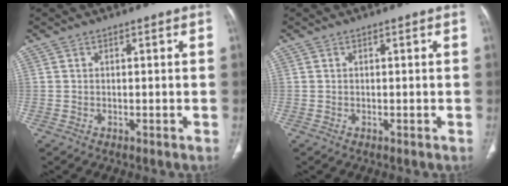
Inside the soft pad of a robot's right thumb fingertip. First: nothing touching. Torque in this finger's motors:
{"motor_torque": [0.00, 0.02, 0.00, 0.00, 0.00]}